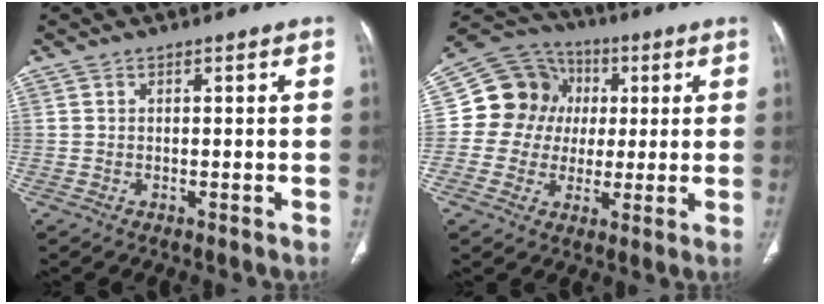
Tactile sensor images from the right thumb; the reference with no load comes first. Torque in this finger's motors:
{"motor_torque": [0.62, 1.87, 0.27, -0.50, 0.01]}